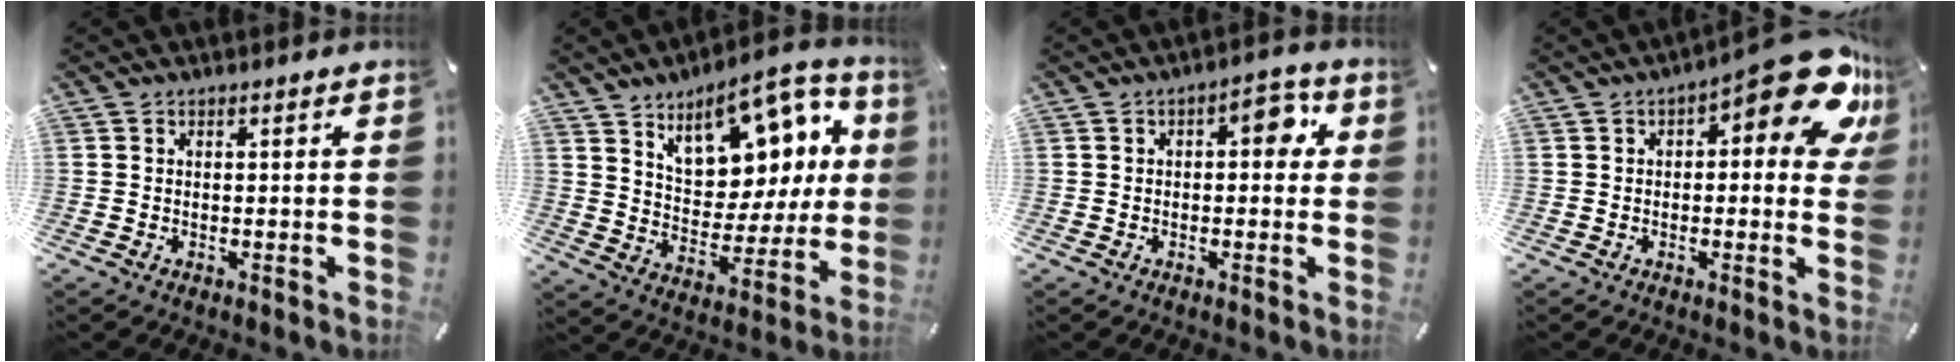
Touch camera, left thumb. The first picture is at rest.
{"total": 16.3, "force": [9.7, 9.6, 8.9], "torque": [-0.115, -0.071, 0.167]}
{"total": 6.3, "force": [1.3, 3.3, 5.2], "torque": [-0.064, 0.002, 0.011]}
{"total": 15.2, "force": [7.4, 5.8, 12.0], "torque": [-0.146, -0.054, 0.118]}